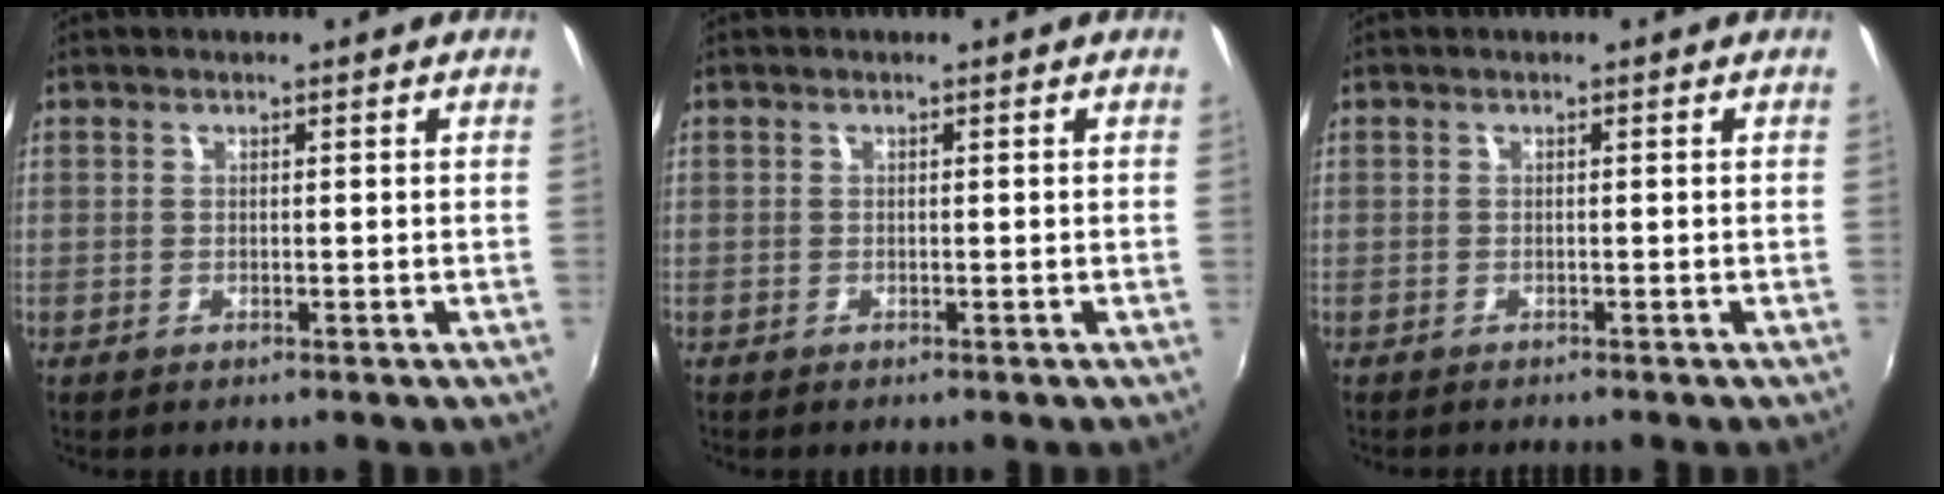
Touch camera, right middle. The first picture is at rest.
{"total": 0.0}
{"total": 0.8, "force": [-0.8, 0.1, 0.1], "torque": [-0.002, -0.006, -0.015]}